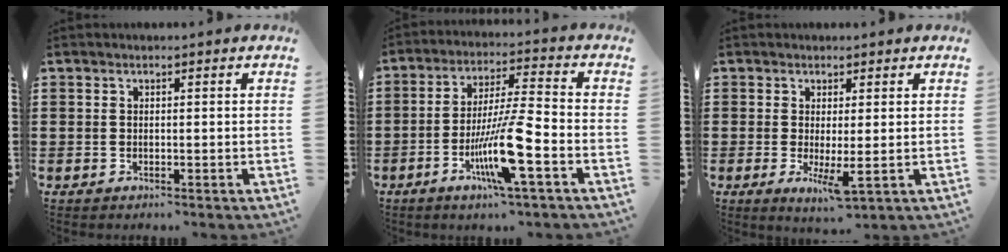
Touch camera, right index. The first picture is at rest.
{"total": 11.3, "force": [-4.5, 0.9, 10.3], "torque": [-0.207, -0.013, -0.089]}
{"total": 4.3, "force": [-0.4, 0.9, 4.1], "torque": [-0.081, -0.012, -0.003]}